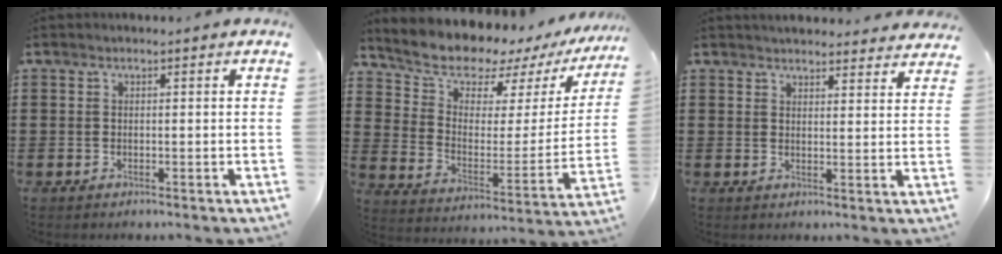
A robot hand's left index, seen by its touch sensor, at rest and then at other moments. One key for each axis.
{"total": 8.7, "fx": 8.0, "fy": 2.6, "fz": 2.0, "tx": -0.064, "ty": -0.065, "tz": 0.135}
{"total": 3.3, "fx": 3.3, "fy": 0.2, "fz": 0.2, "tx": -0.006, "ty": -0.016, "tz": 0.058}